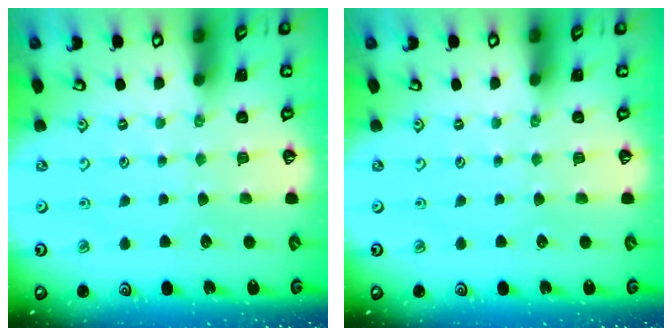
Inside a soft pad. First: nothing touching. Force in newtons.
{"total": 0.0}